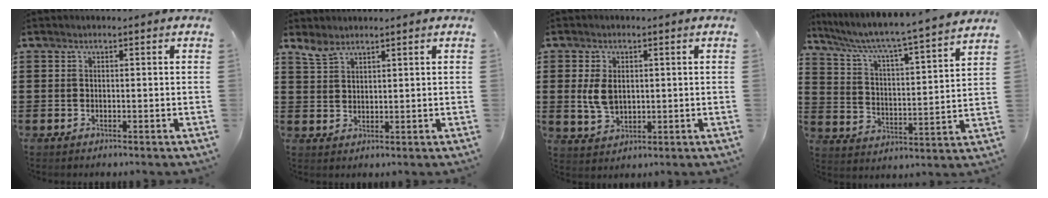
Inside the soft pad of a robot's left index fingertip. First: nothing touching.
{"total": 2.8, "force": [2.3, 0.9, 1.2], "torque": [-0.028, 0.001, 0.045]}
{"total": 4.6, "force": [0.6, 2.9, 3.4], "torque": [-0.087, 0.003, 0.006]}
{"total": 4.8, "force": [4.2, -0.7, 2.2], "torque": [-0.065, -0.046, 0.058]}